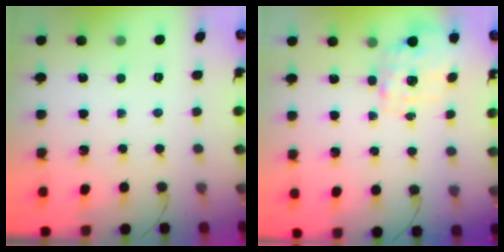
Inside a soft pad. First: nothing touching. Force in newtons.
{"total": 1.5, "press": 1.5, "slide": 0.5}